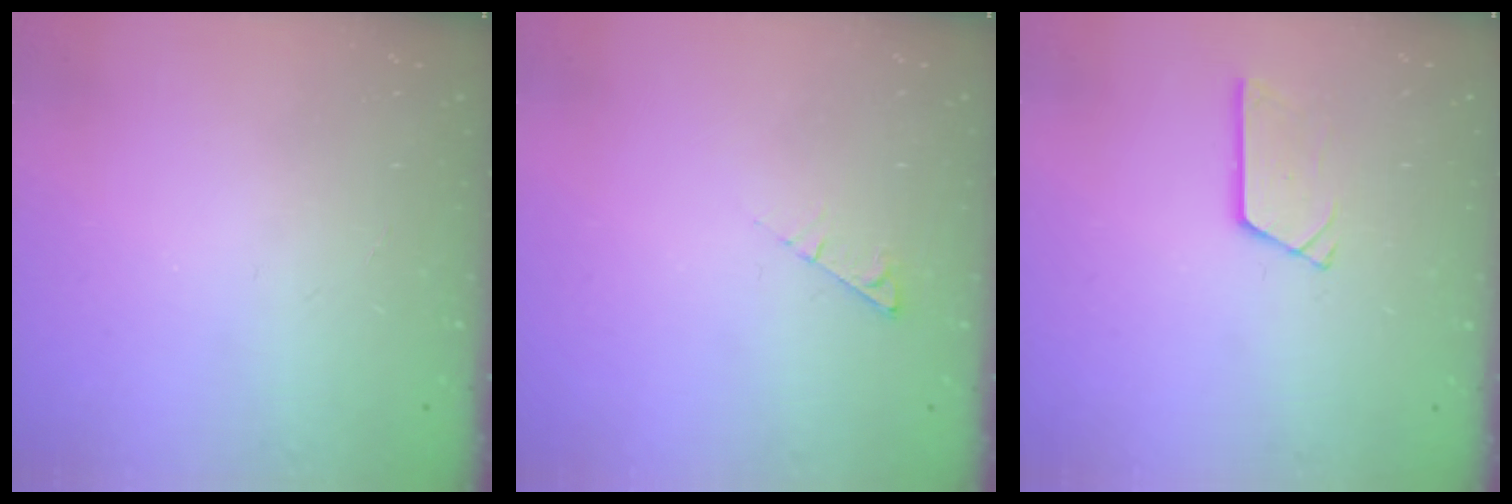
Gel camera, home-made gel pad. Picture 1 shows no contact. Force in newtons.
{"total": 3.1, "press": 3.0, "slide": 0.4}
{"total": 3.0, "press": 3.0, "slide": 0.3}